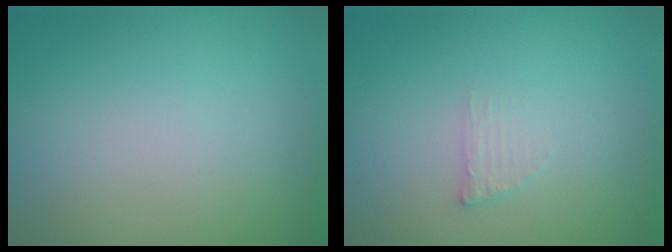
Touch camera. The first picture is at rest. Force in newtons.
{"total": 1.0, "press": 1.0, "slide": 0.2}